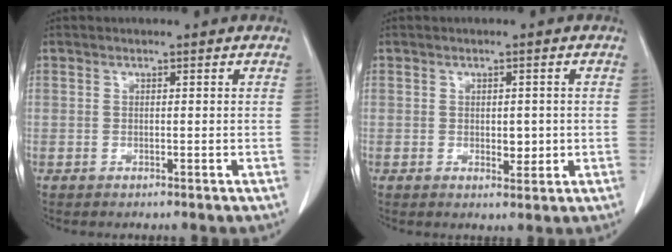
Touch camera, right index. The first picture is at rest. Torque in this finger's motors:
{"motor_torque": [-0.05, 0.15, 0.00, 0.00]}